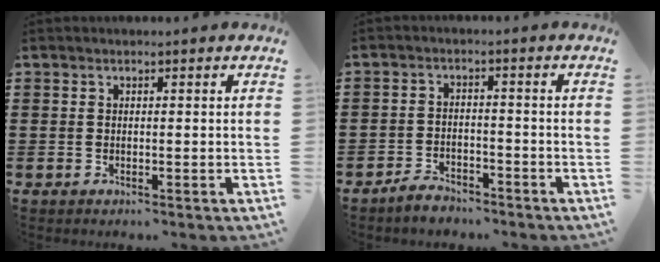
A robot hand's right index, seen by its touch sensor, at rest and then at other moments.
{"total": 3.0, "force": [-2.9, 0.5, 0.4], "torque": [-0.013, 0.004, -0.058]}